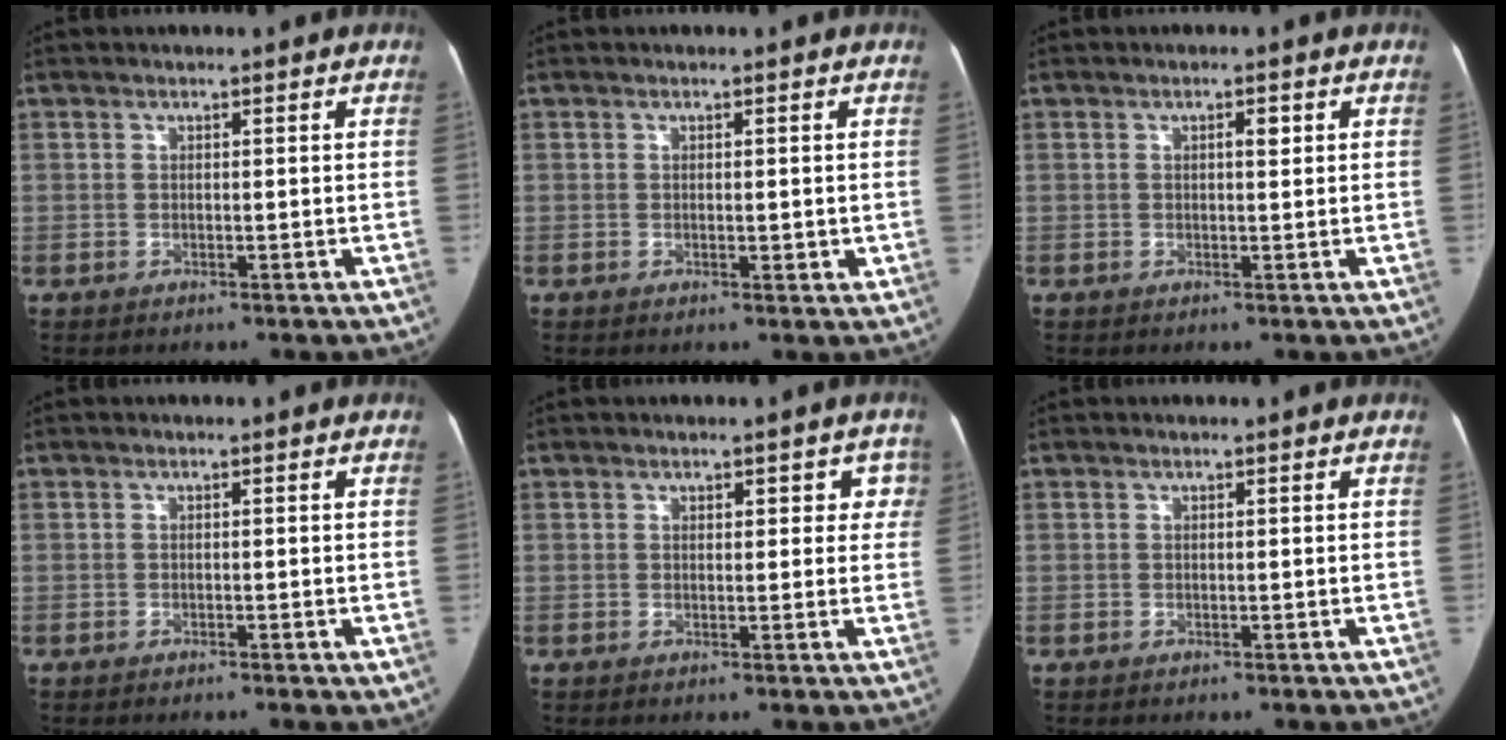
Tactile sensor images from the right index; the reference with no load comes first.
{"total": 1.5, "force": [0.0, 0.7, 1.3], "torque": [-0.018, -0.003, 0.002]}
{"total": 1.6, "force": [0.5, 0.5, 1.5], "torque": [-0.023, 0.003, 0.006]}
{"total": 0.9, "force": [-0.5, 0.0, 0.8], "torque": [-0.012, -0.001, -0.007]}
{"total": 3.7, "force": [1.5, 2.3, 2.4], "torque": [0.000, 0.012, 0.012]}
{"total": 0.0}